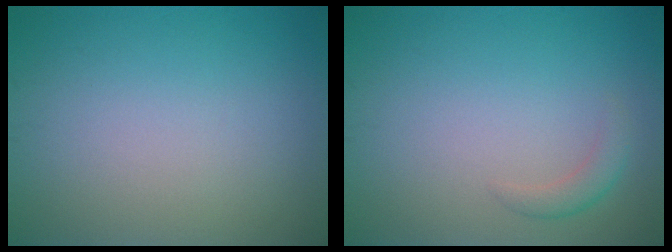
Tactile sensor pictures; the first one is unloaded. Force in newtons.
{"total": 1.4, "press": 1.4, "slide": 0.1}